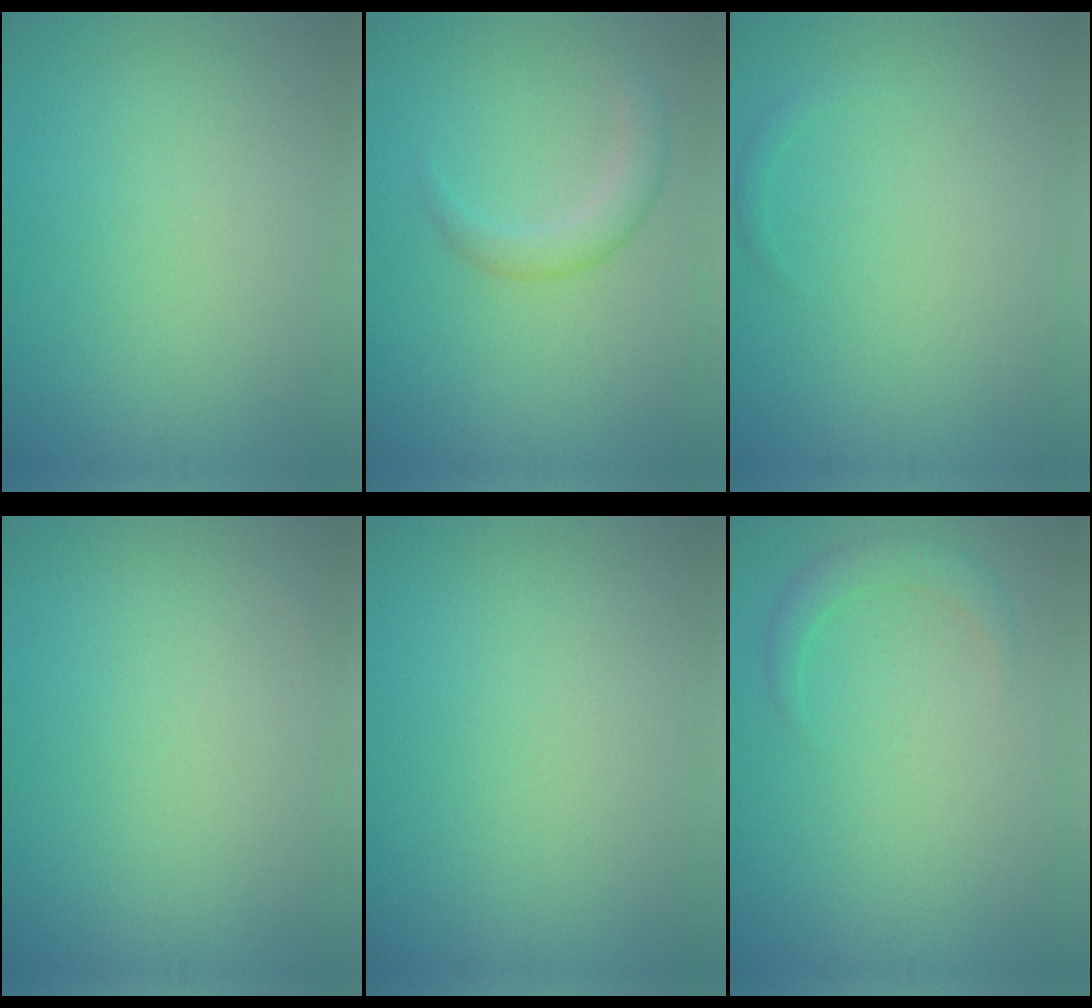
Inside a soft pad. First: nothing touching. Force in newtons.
{"total": 2.3, "press": 2.3, "slide": 0.1}
{"total": 0.6, "press": 0.6, "slide": 0.1}
{"total": 0.0}
{"total": 0.0}
{"total": 2.1, "press": 2.1, "slide": 0.2}